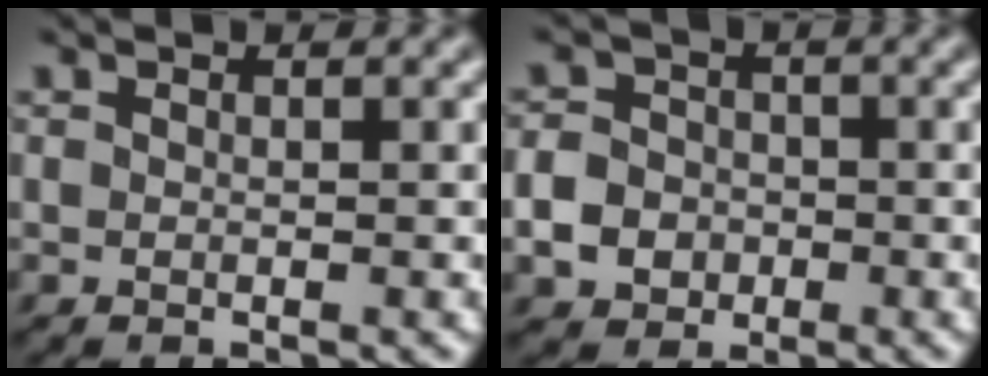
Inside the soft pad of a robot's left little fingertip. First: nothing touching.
{"total": 4.7, "force": [-1.6, 4.1, 1.8], "torque": [-0.026, -0.003, -0.052]}